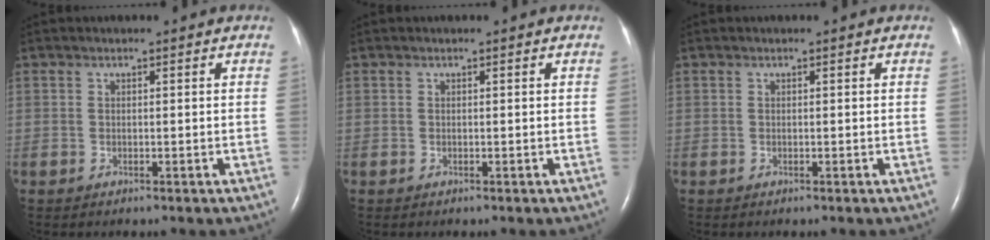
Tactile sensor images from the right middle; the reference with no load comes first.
{"total": 0.0}
{"total": 0.0}